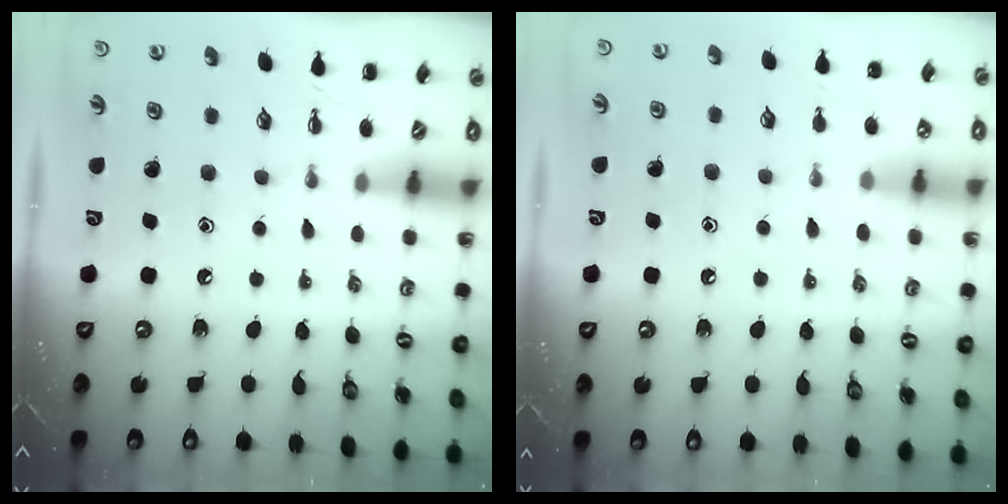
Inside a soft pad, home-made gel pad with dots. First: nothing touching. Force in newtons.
{"total": 7.1, "press": 6.6, "slide": 2.6}